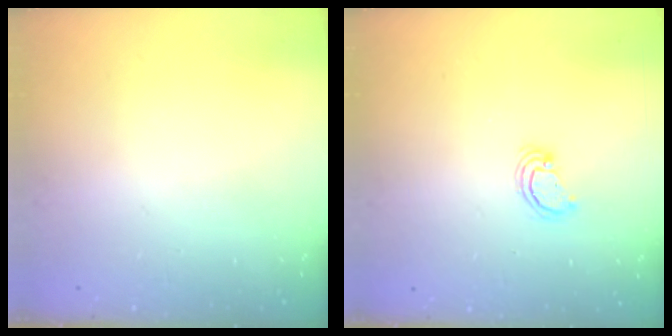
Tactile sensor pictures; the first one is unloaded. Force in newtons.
{"total": 3.0, "press": 2.9, "slide": 0.3}